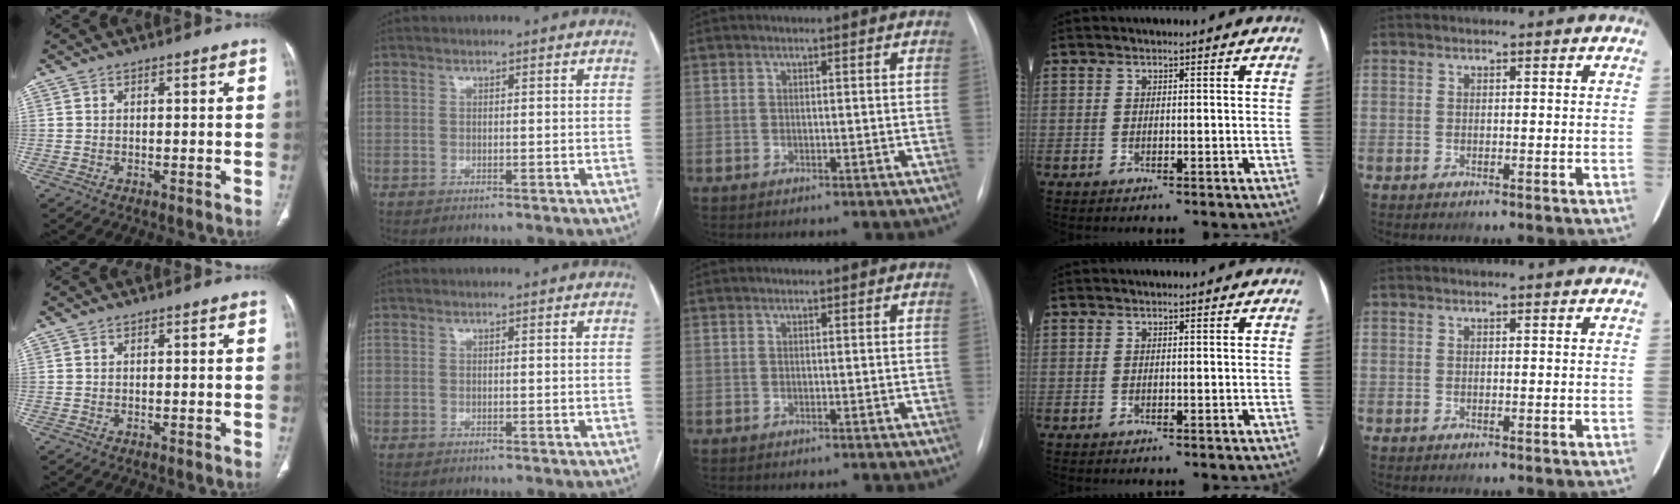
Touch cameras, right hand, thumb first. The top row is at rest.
{}